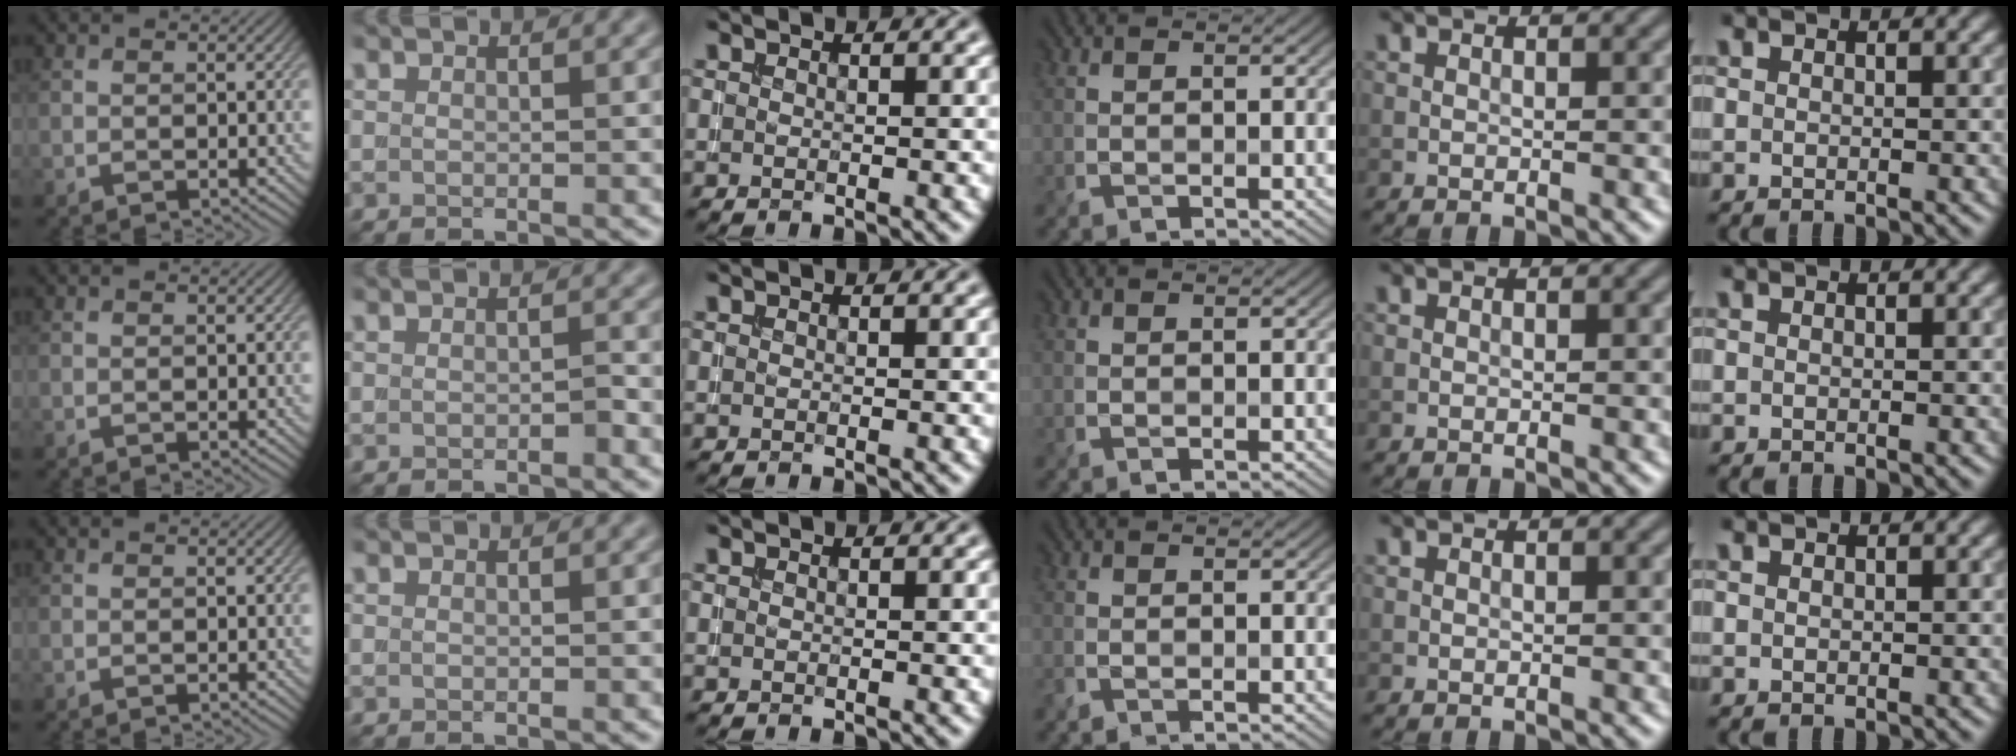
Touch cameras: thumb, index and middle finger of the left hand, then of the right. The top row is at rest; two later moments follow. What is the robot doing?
{"motion": "extract", "object": "drawer"}